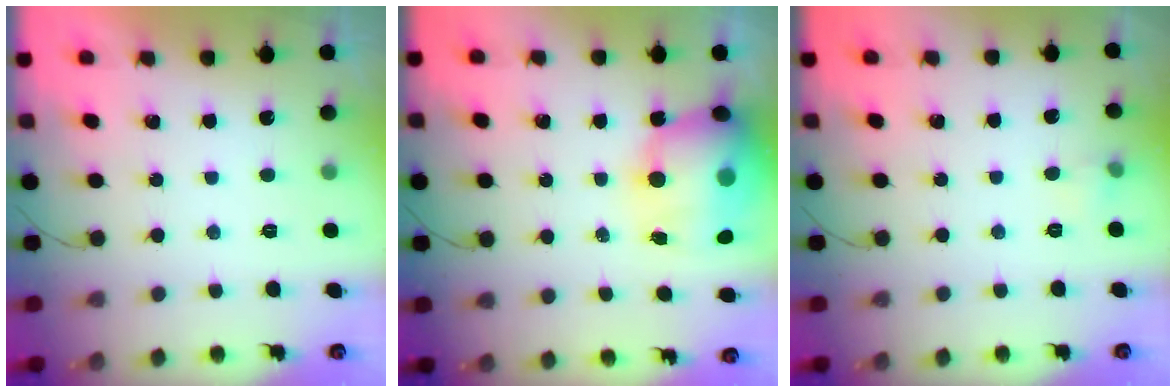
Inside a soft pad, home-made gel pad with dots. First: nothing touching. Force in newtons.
{"total": 17.2, "press": 16.7, "slide": 4.2}
{"total": 3.6, "press": 3.5, "slide": 1.1}